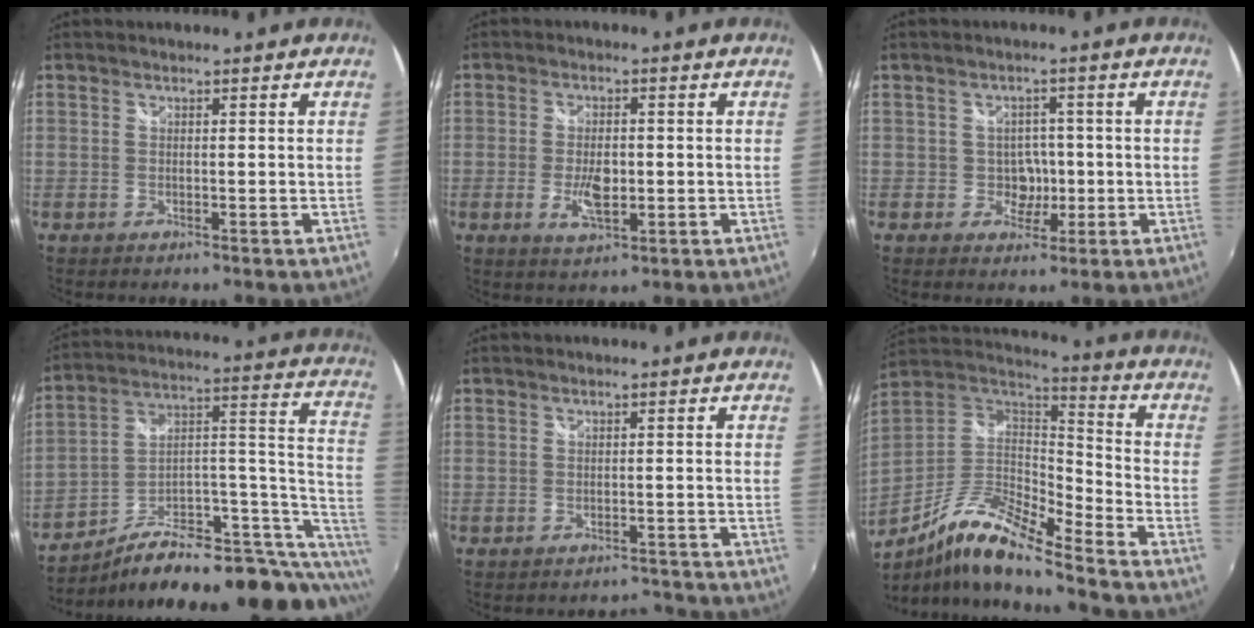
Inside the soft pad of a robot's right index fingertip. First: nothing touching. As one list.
[{"total": 5.2, "force": [-0.9, 2.5, 4.5], "torque": [-0.086, -0.002, -0.012]}, {"total": 3.5, "force": [-0.6, 3.3, 1.0], "torque": [-0.017, 0.014, -0.001]}, {"total": 24.7, "force": [-5.2, 11.8, 21.0], "torque": [-0.294, 0.030, -0.070]}, {"total": 2.7, "force": [-2.6, 0.5, 0.1], "torque": [0.003, 0.003, -0.033]}, {"total": 15.4, "force": [-10.6, 2.1, 11.0], "torque": [-0.211, -0.014, -0.213]}]